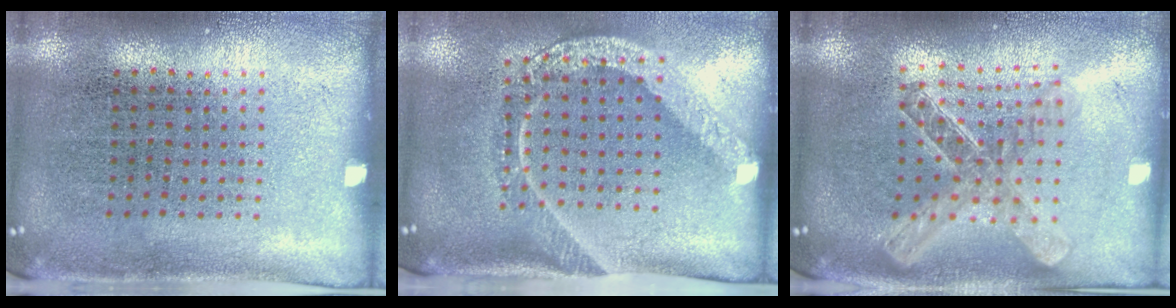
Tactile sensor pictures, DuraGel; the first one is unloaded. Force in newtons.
{"total": 2.0, "press": 1.5, "slide": 1.3}
{"total": 2.0, "press": 1.7, "slide": 1.1}